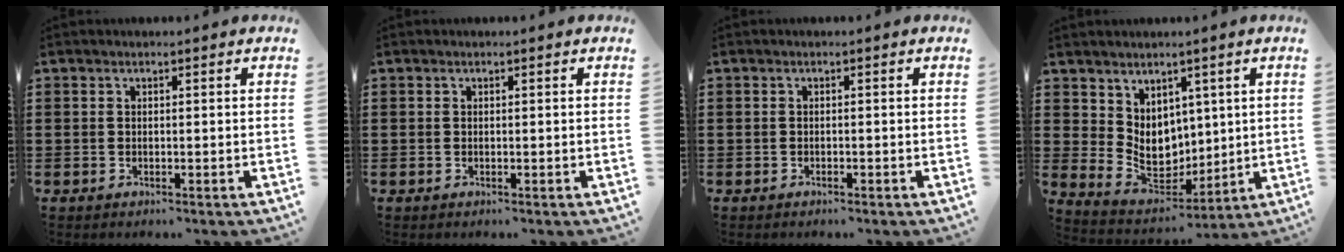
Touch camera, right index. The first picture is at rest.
{"total": 0.0}
{"total": 0.5, "force": [-0.5, 0.0, 0.2], "torque": [-0.004, -0.004, -0.010]}
{"total": 6.7, "force": [2.8, 5.5, 2.6], "torque": [-0.063, -0.014, 0.057]}